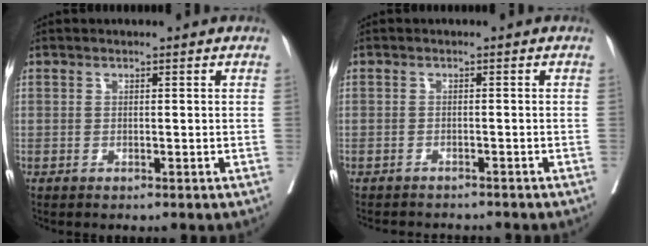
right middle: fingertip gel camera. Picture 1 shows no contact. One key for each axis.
{"total": 5.4, "fx": -5.1, "fy": 1.2, "fz": 1.4, "tx": -0.012, "ty": -0.004, "tz": -0.069}